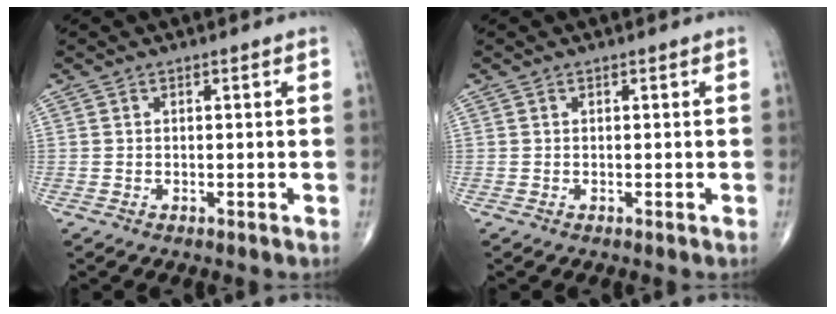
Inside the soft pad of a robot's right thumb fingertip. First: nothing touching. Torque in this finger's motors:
{"motor_torque": [-0.01, 0.01, -0.04, -0.03, 0.02]}